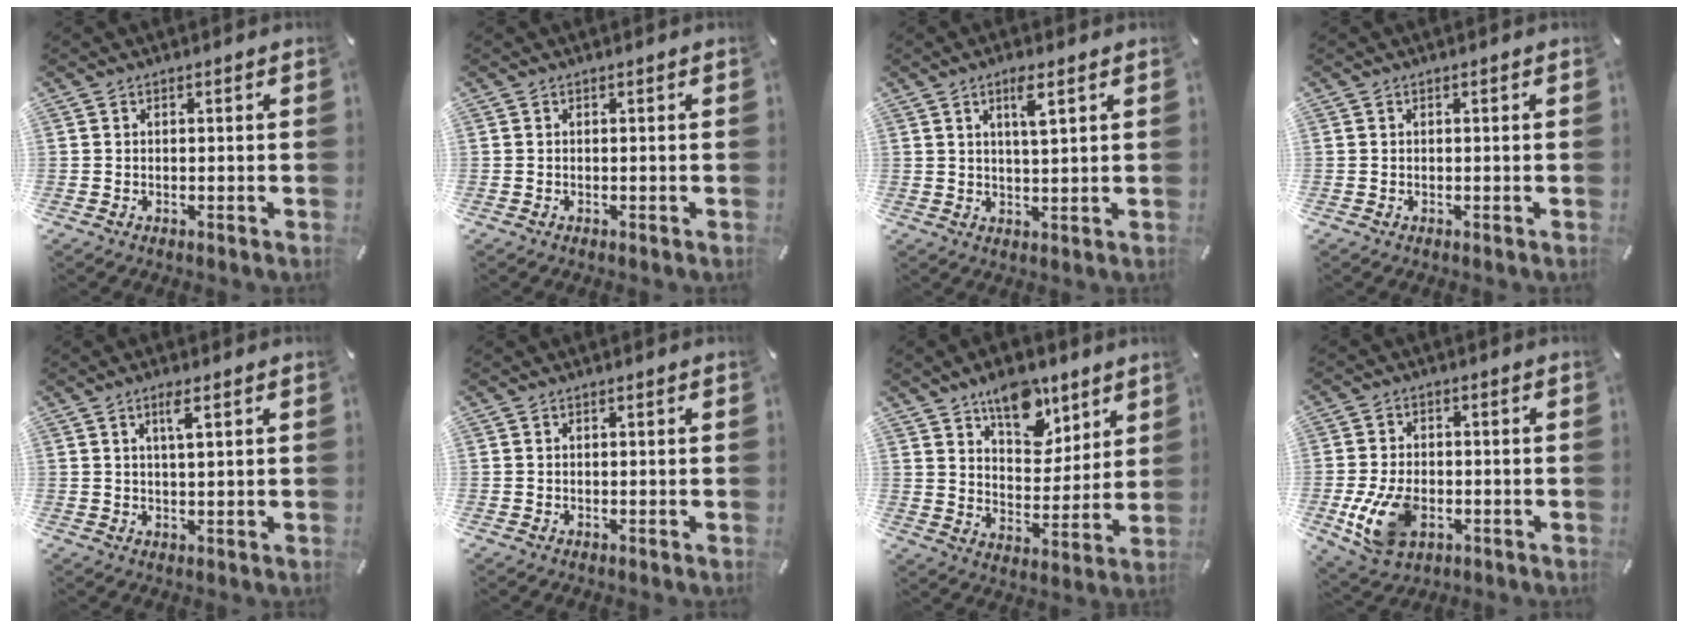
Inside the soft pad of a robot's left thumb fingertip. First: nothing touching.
{"total": 0.0}
{"total": 5.2, "force": [2.8, 1.1, 4.3], "torque": [-0.077, -0.004, 0.043]}
{"total": 0.0}
{"total": 3.7, "force": [1.9, 0.5, 3.2], "torque": [-0.060, -0.001, 0.028]}
{"total": 0.0}
{"total": 13.5, "force": [9.5, 7.8, 5.6], "torque": [-0.064, -0.066, 0.170]}
{"total": 11.0, "force": [-2.9, 7.2, 7.8], "torque": [-0.166, 0.000, -0.050]}